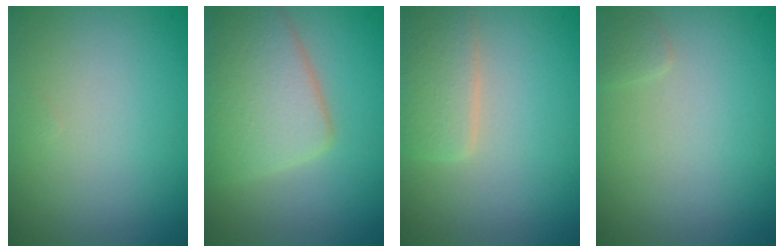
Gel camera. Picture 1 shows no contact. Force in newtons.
{"total": 6.2, "press": 6.2, "slide": 0.2}
{"total": 2.8, "press": 2.8, "slide": 0.2}
{"total": 0.6, "press": 0.6, "slide": 0.1}